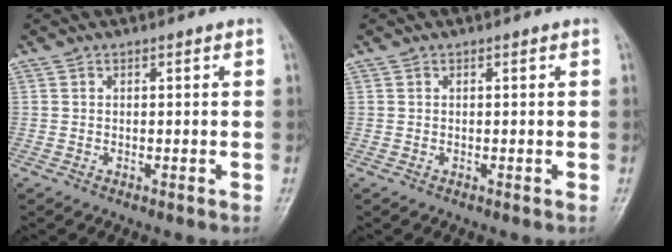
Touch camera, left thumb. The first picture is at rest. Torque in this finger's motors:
{"motor_torque": [0.04, 0.04, -0.05, 0.05, 0.00]}